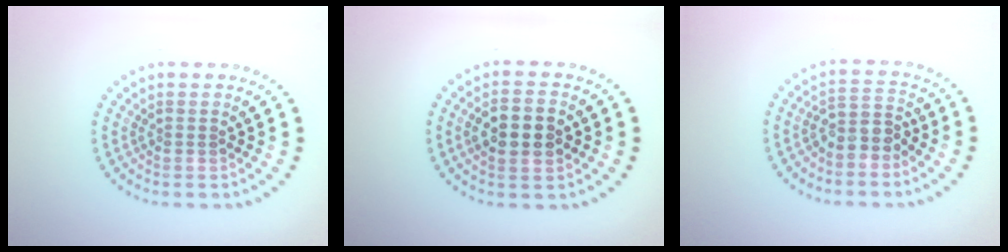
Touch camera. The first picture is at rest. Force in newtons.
{"total": 3.8, "press": 3.8, "slide": 0.4}
{"total": 2.5, "press": 2.1, "slide": 1.4}